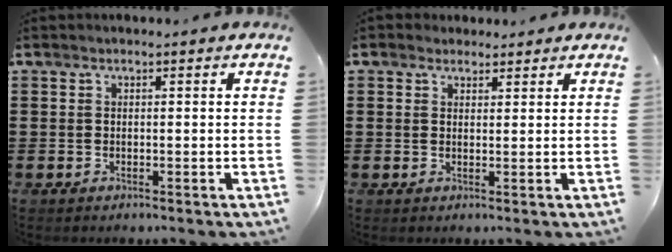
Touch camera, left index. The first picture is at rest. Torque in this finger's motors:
{"motor_torque": [2.14, 0.00, 0.05, -0.07]}